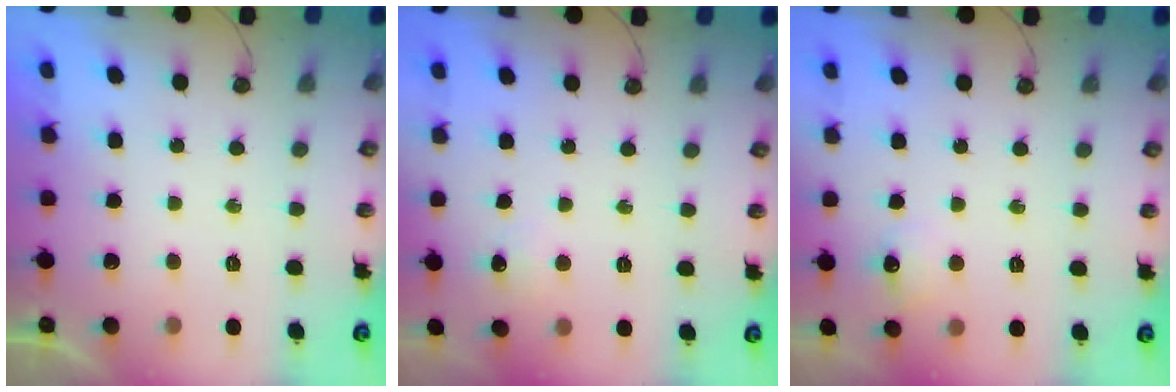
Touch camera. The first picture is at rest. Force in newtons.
{"total": 5.2, "press": 5.1, "slide": 0.7}
{"total": 7.1, "press": 7.0, "slide": 0.9}